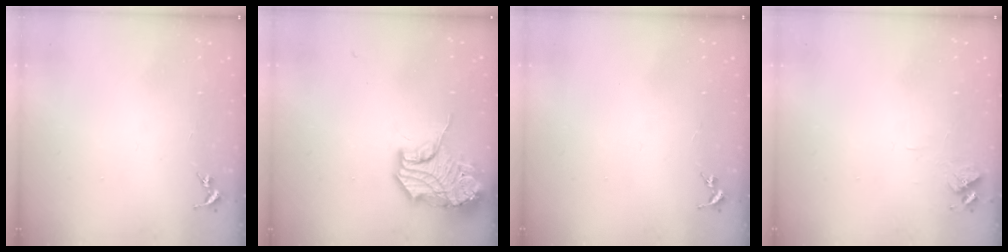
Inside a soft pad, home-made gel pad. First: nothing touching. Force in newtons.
{"total": 15.8, "press": 15.6, "slide": 2.2}
{"total": 0.0}
{"total": 6.4, "press": 6.4, "slide": 0.8}